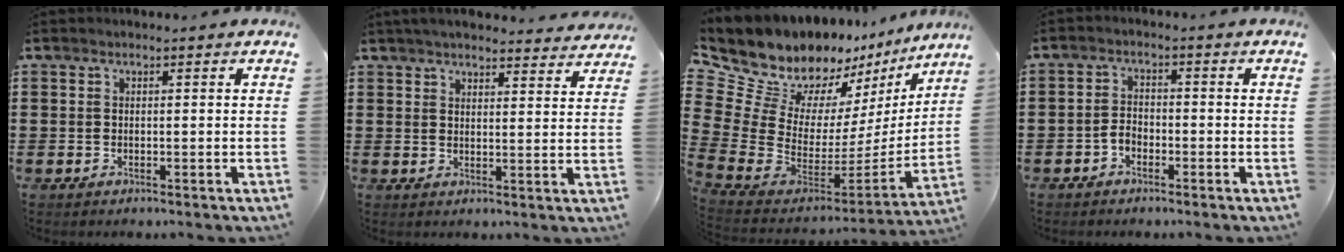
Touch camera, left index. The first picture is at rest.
{"total": 4.3, "force": [4.1, 0.2, 1.0], "torque": [-0.033, -0.016, 0.075]}
{"total": 13.5, "force": [10.2, 7.0, 5.4], "torque": [-0.163, -0.091, 0.183]}
{"total": 2.2, "force": [-1.3, 1.4, 1.2], "torque": [-0.035, 0.003, -0.030]}